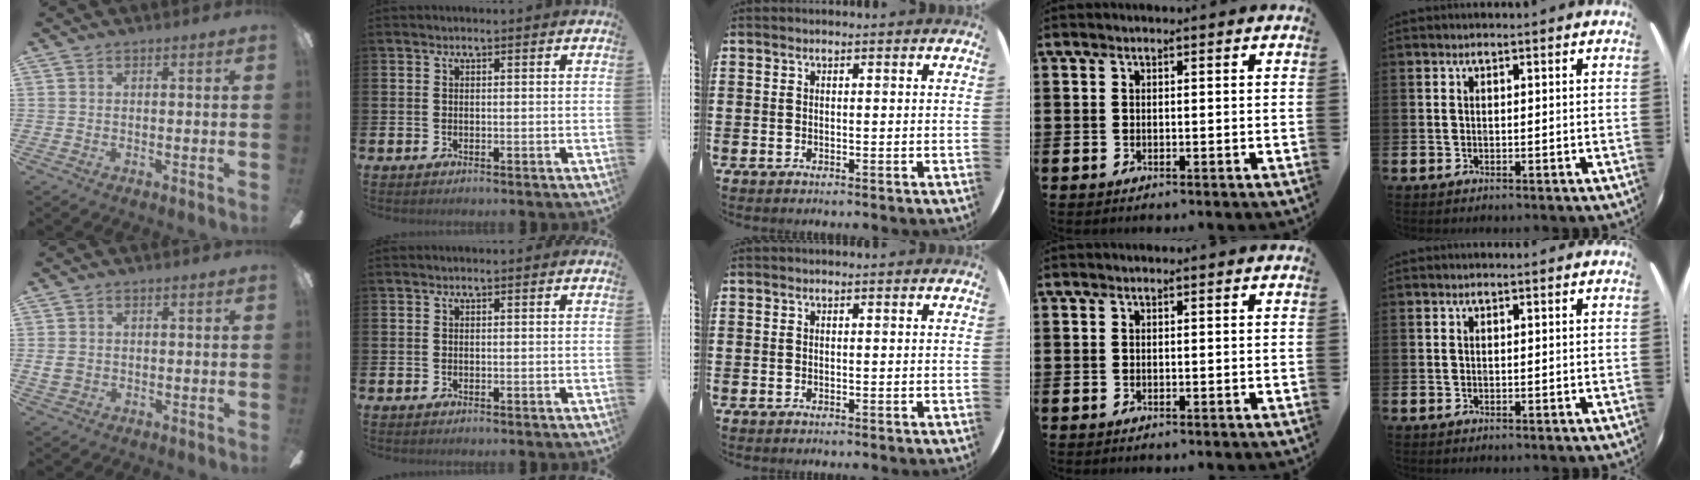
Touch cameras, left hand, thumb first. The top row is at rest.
{"thumb": {"total": 3.1, "force": [-0.1, 2.4, 1.9], "torque": [-0.041, 0.006, -0.004]}}